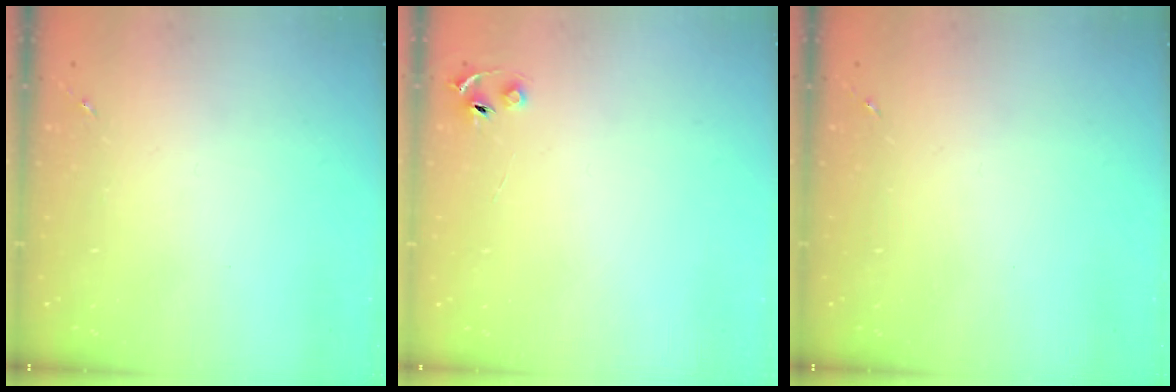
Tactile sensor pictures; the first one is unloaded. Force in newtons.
{"total": 4.0, "press": 3.9, "slide": 0.4}
{"total": 0.0}